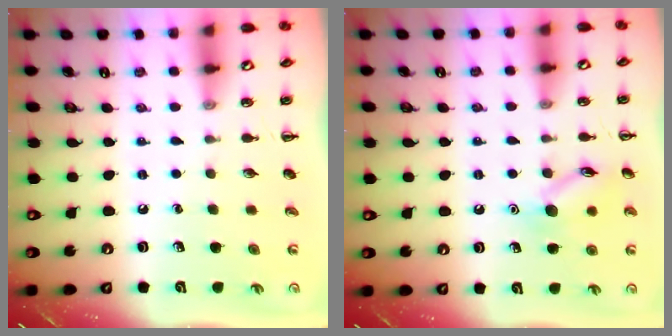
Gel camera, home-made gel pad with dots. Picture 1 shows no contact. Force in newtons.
{"total": 10.4, "press": 10.4, "slide": 0.5}